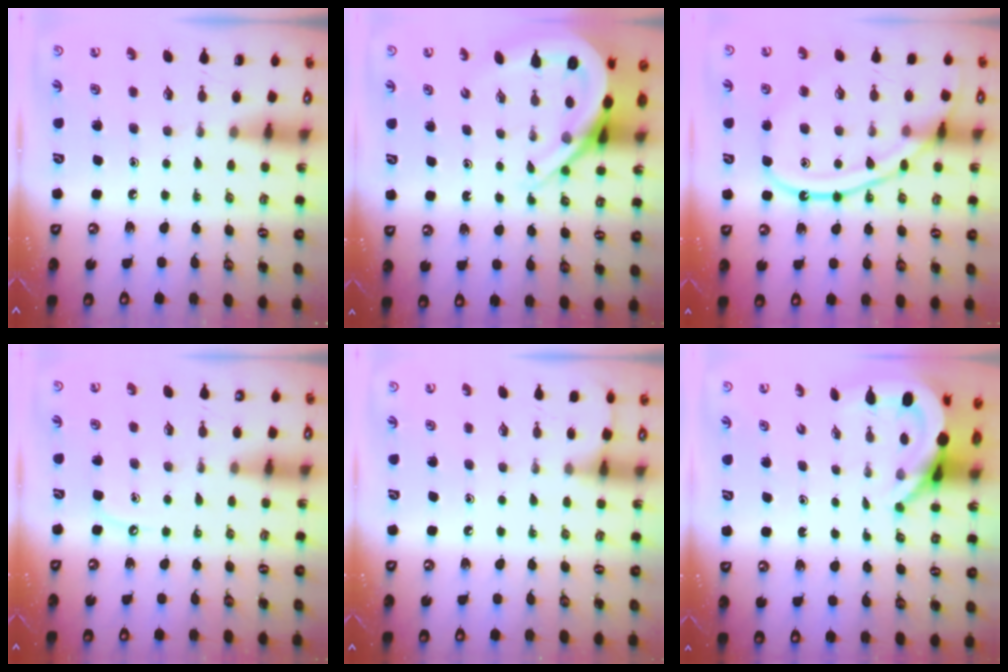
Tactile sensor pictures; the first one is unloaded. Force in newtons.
{"total": 10.4, "press": 10.3, "slide": 1.1}
{"total": 14.2, "press": 14.2, "slide": 1.3}
{"total": 3.3, "press": 3.2, "slide": 0.4}
{"total": 3.3, "press": 3.3, "slide": 0.5}
{"total": 6.6, "press": 6.6, "slide": 0.6}